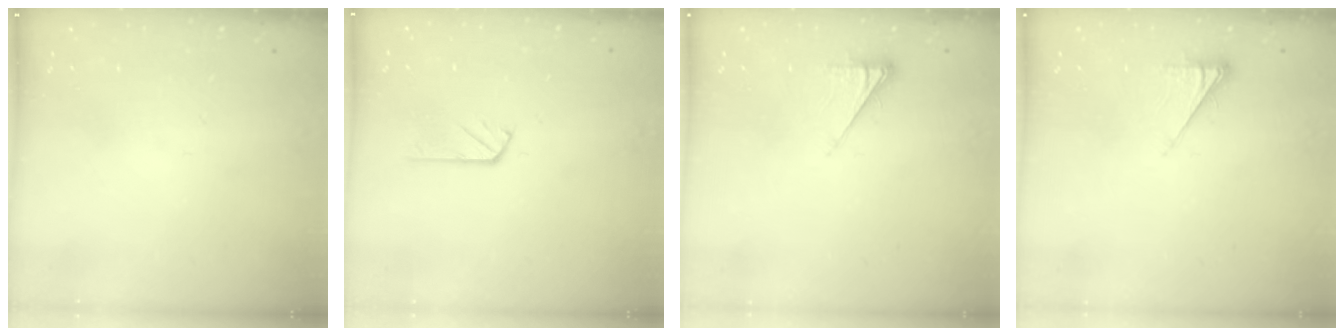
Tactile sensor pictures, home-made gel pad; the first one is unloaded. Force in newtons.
{"total": 2.9, "press": 2.9, "slide": 0.1}
{"total": 3.8, "press": 3.7, "slide": 0.7}
{"total": 3.8, "press": 3.7, "slide": 0.7}